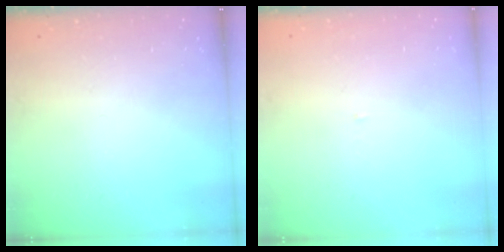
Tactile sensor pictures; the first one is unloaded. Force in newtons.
{"total": 3.0, "press": 3.0, "slide": 0.2}